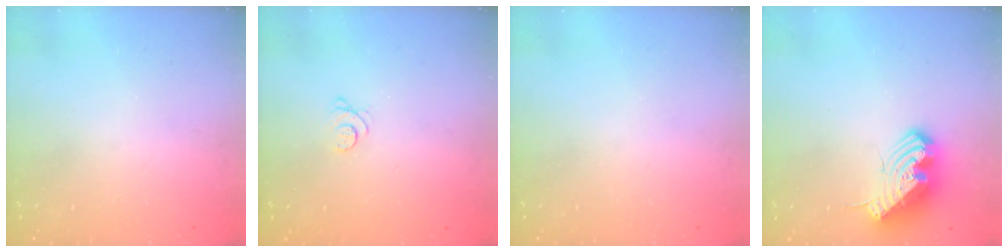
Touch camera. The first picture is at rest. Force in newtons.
{"total": 2.8, "press": 2.8, "slide": 0.4}
{"total": 0.0}
{"total": 14.1, "press": 14.1, "slide": 0.5}